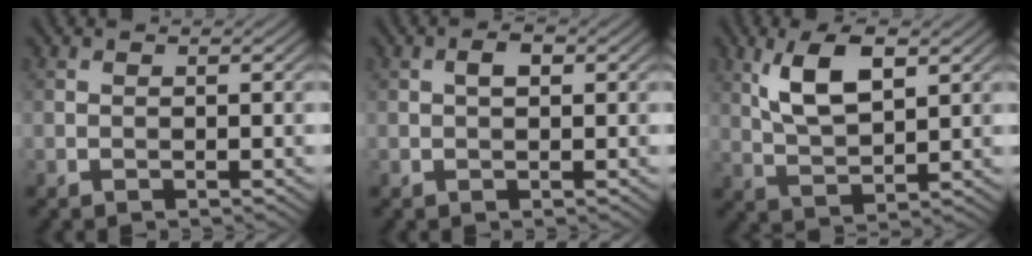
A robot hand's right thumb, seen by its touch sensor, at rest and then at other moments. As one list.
[{"total": 1.6, "force": [0.4, 0.8, 1.4], "torque": [-0.022, 0.005, 0.003]}, {"total": 7.5, "force": [3.3, 3.1, 6.0], "torque": [-0.126, 0.001, 0.067]}]